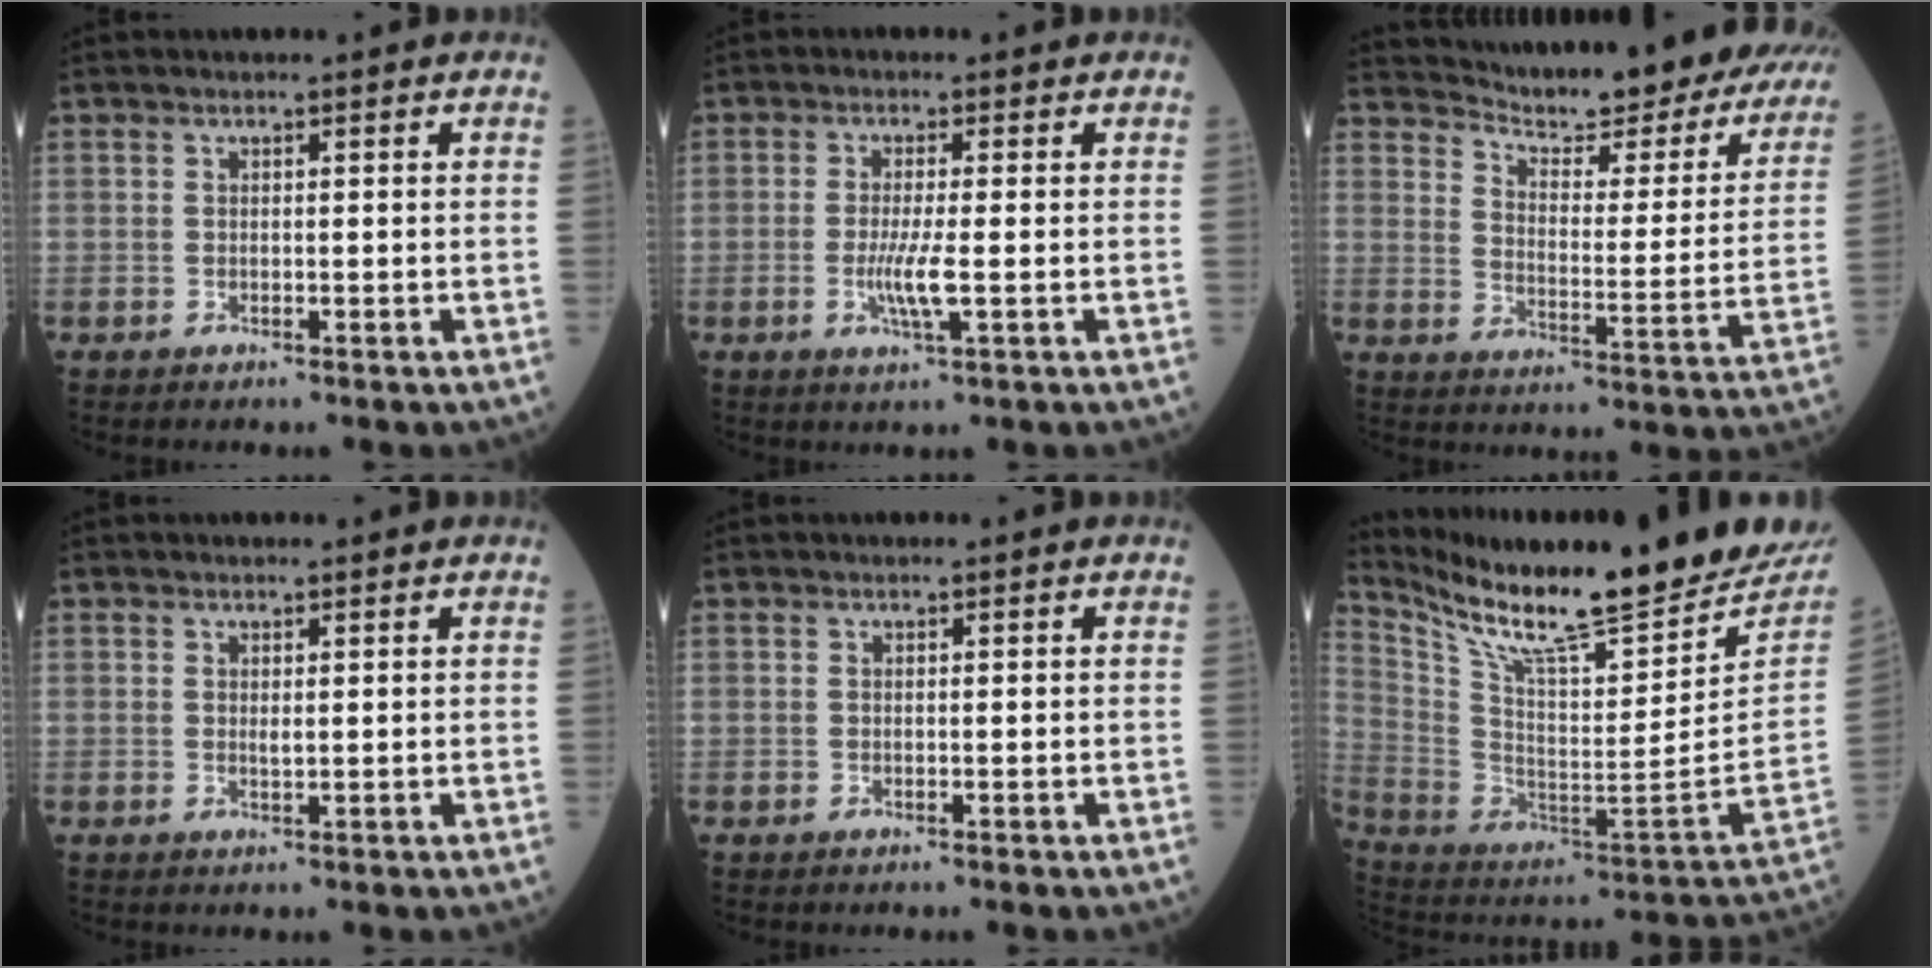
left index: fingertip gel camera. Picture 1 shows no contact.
{"total": 4.0, "force": [-0.8, 0.0, 4.0], "torque": [-0.085, -0.009, -0.016]}
{"total": 26.8, "force": [24.4, 4.5, 10.2], "torque": [-0.142, -0.091, 0.295]}
{"total": 0.8, "force": [0.3, 0.2, 0.7], "torque": [-0.016, -0.003, 0.004]}
{"total": 0.0}
{"total": 28.1, "force": [24.4, 2.1, 13.9], "torque": [-0.254, -0.086, 0.365]}